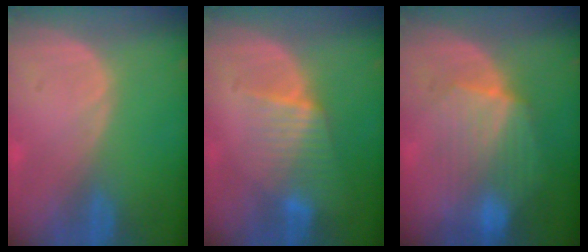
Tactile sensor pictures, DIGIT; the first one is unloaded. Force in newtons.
{"total": 6.4, "press": 5.9, "slide": 2.5}
{"total": 7.7, "press": 7.6, "slide": 0.7}